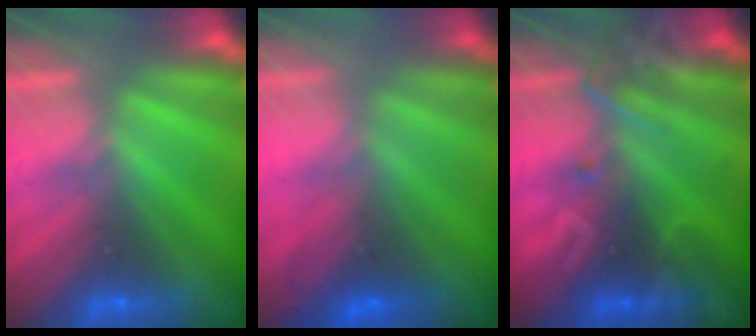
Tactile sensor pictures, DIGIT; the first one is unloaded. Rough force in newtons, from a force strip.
{"total": 2.8}
{"total": 2.4}